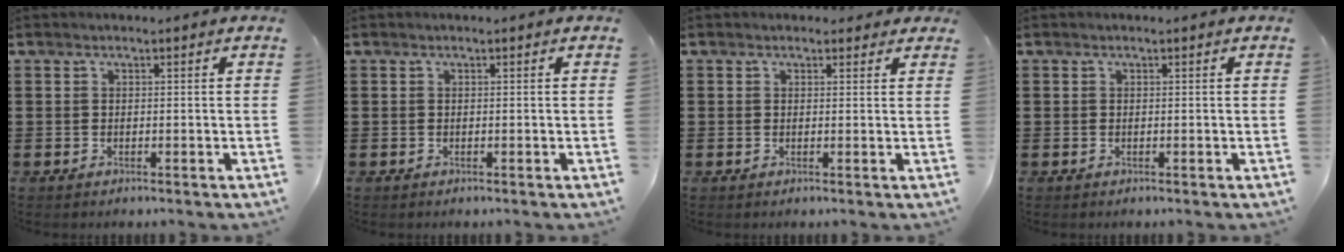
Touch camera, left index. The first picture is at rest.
{"total": 0.0}
{"total": 1.6, "force": [1.1, 1.1, 0.2], "torque": [-0.001, 0.004, 0.019]}
{"total": 0.0}